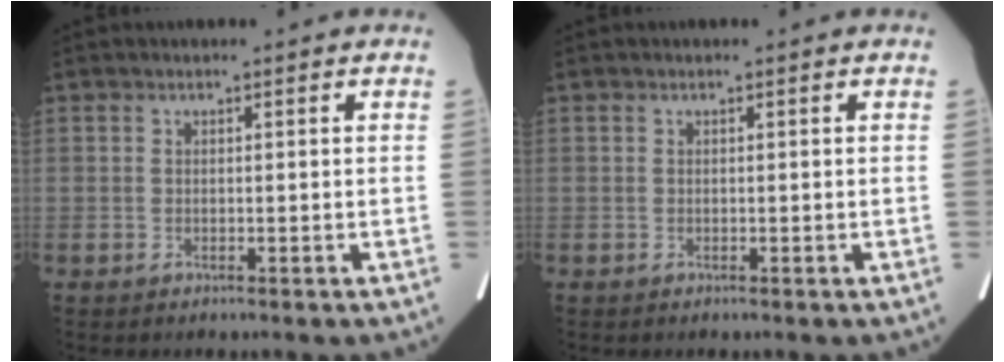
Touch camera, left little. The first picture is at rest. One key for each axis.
{"total": 0.0}